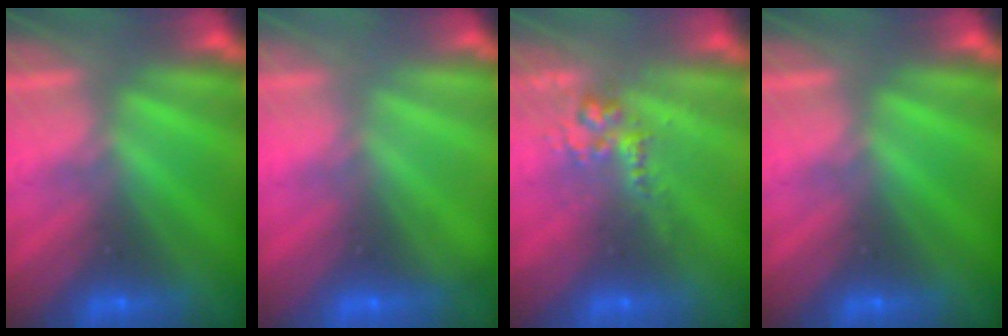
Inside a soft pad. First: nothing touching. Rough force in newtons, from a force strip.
{"total": 2.1}
{"total": 2.8}
{"total": 0.0}